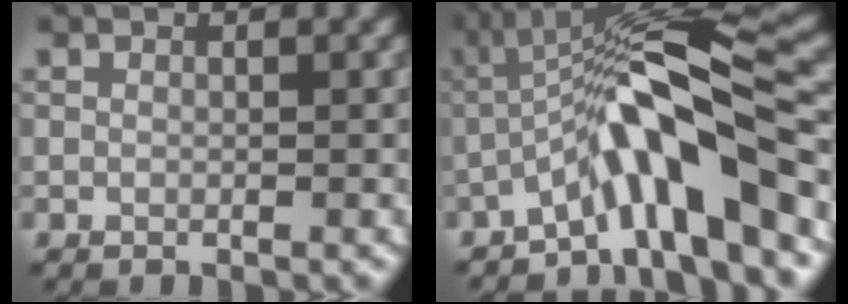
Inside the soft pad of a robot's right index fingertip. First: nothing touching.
{"total": 9.3, "force": [-3.9, 1.5, 8.3], "torque": [-0.130, 0.021, -0.077]}